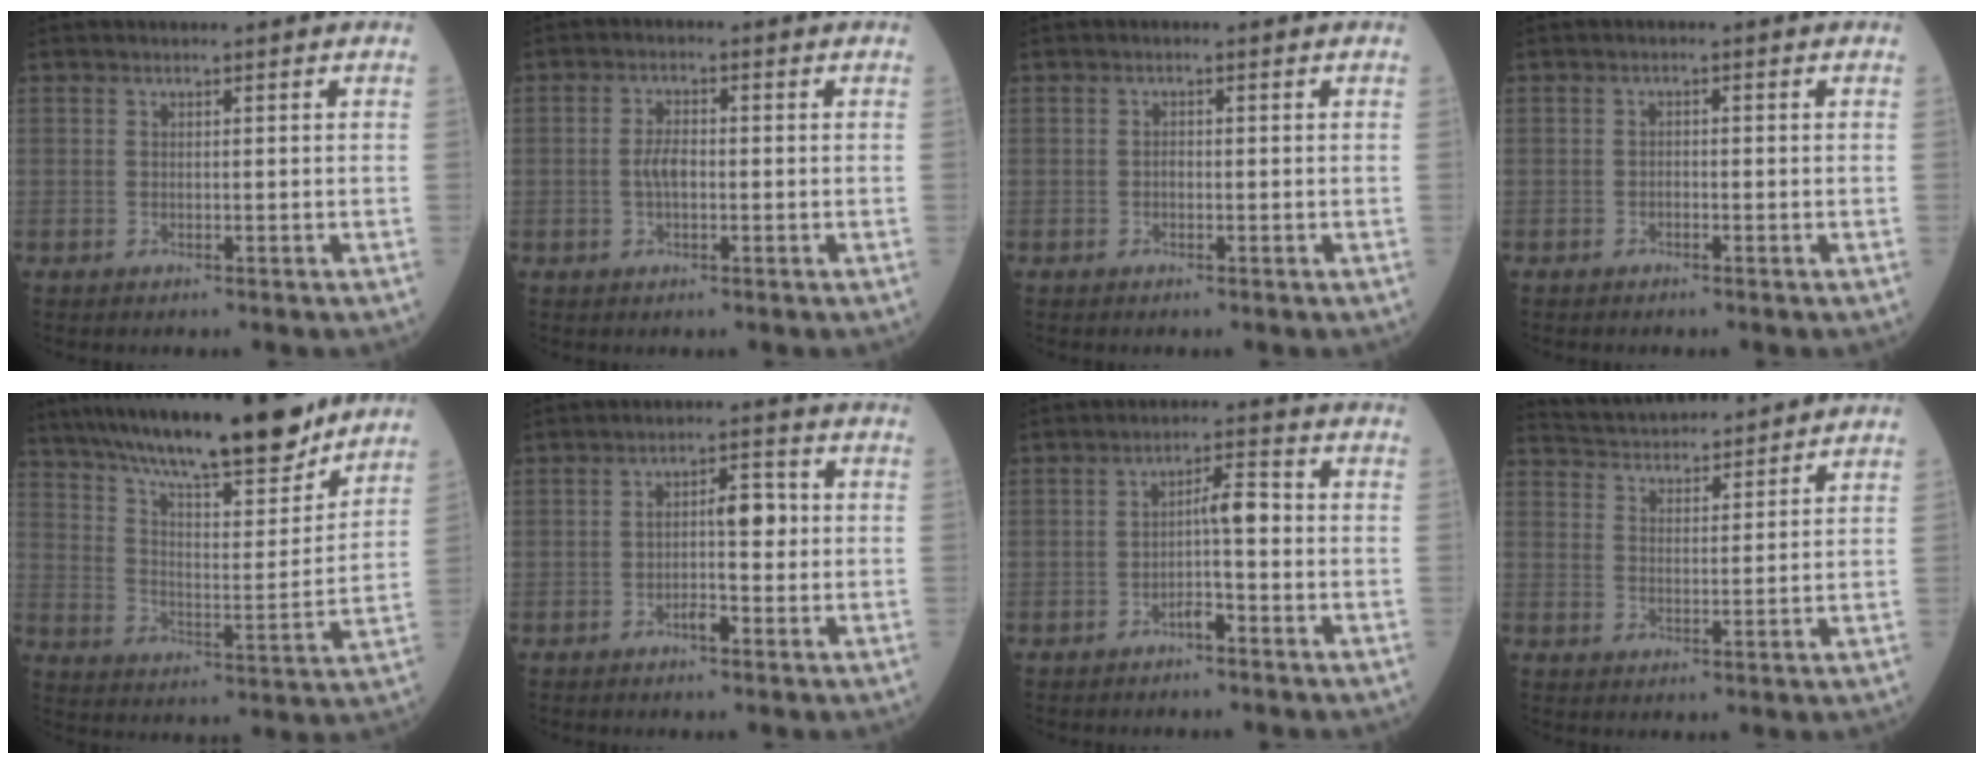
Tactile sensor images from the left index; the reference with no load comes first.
{"total": 3.0, "force": [-0.5, 1.2, 2.7], "torque": [-0.057, 0.004, -0.009]}
{"total": 0.6, "force": [-0.3, 0.3, 0.5], "torque": [-0.008, 0.002, -0.005]}
{"total": 0.6, "force": [-0.5, 0.2, 0.3], "torque": [-0.003, 0.002, -0.010]}
{"total": 22.4, "force": [18.8, 3.5, 11.8], "torque": [-0.201, 0.004, 0.290]}
{"total": 5.3, "force": [-0.6, 1.9, 4.9], "torque": [-0.082, 0.019, -0.009]}
{"total": 4.3, "force": [-1.2, 0.9, 4.1], "torque": [-0.067, 0.019, -0.020]}
{"total": 13.2, "force": [12.5, 2.0, 3.4], "torque": [-0.060, 0.026, 0.191]}